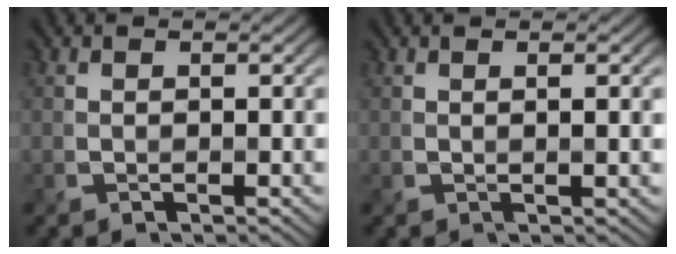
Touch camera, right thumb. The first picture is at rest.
{"total": 1.3, "force": [0.3, 0.0, 1.2], "torque": [-0.023, 0.005, 0.003]}